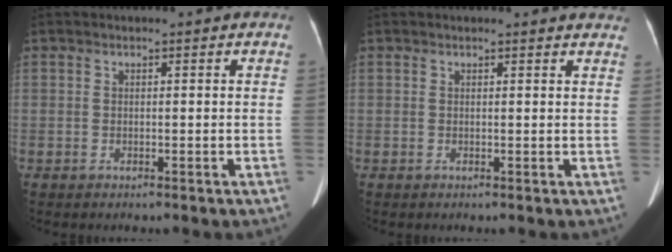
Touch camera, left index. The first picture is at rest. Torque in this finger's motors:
{"motor_torque": [0.37, -0.38, -0.03, 0.00]}